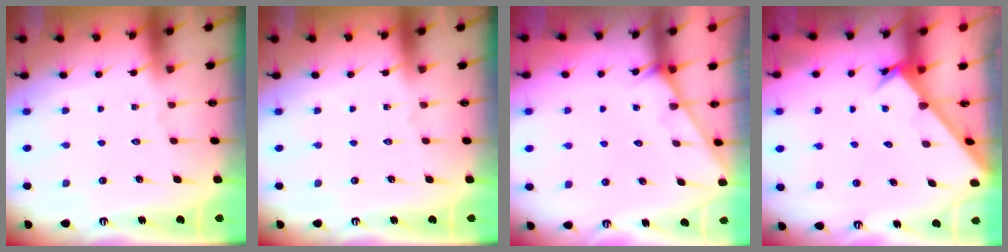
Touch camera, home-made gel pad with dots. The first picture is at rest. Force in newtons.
{"total": 0.0}
{"total": 2.0, "press": 2.0, "slide": 0.1}
{"total": 2.7, "press": 2.6, "slide": 0.2}